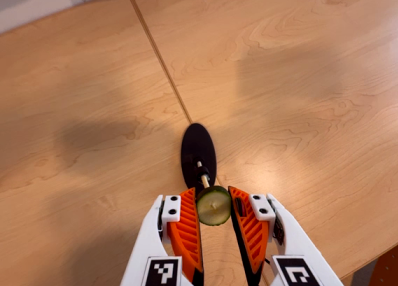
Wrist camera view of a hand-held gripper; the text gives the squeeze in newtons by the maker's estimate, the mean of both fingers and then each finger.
{"total": 8.4, "left": 8.4, "right": 8.4}